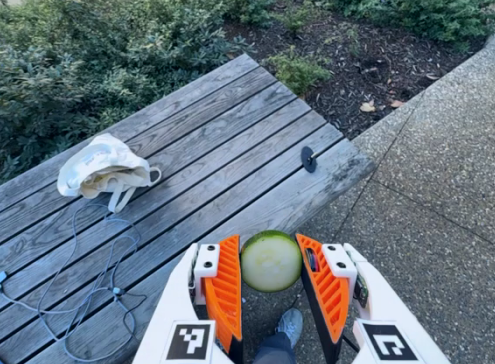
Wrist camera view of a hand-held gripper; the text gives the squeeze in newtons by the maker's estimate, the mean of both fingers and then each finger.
{"total": 9.1, "left": 8.9, "right": 9.3}